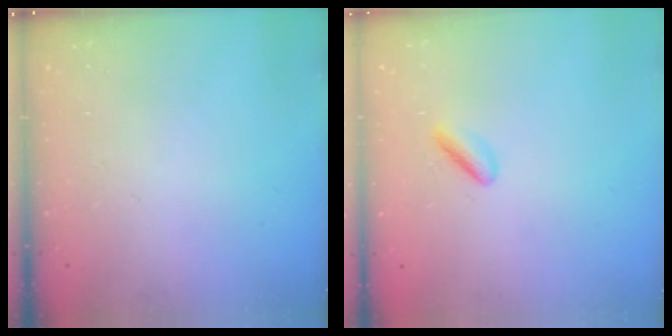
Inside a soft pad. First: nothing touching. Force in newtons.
{"total": 2.3, "press": 2.1, "slide": 1.0}